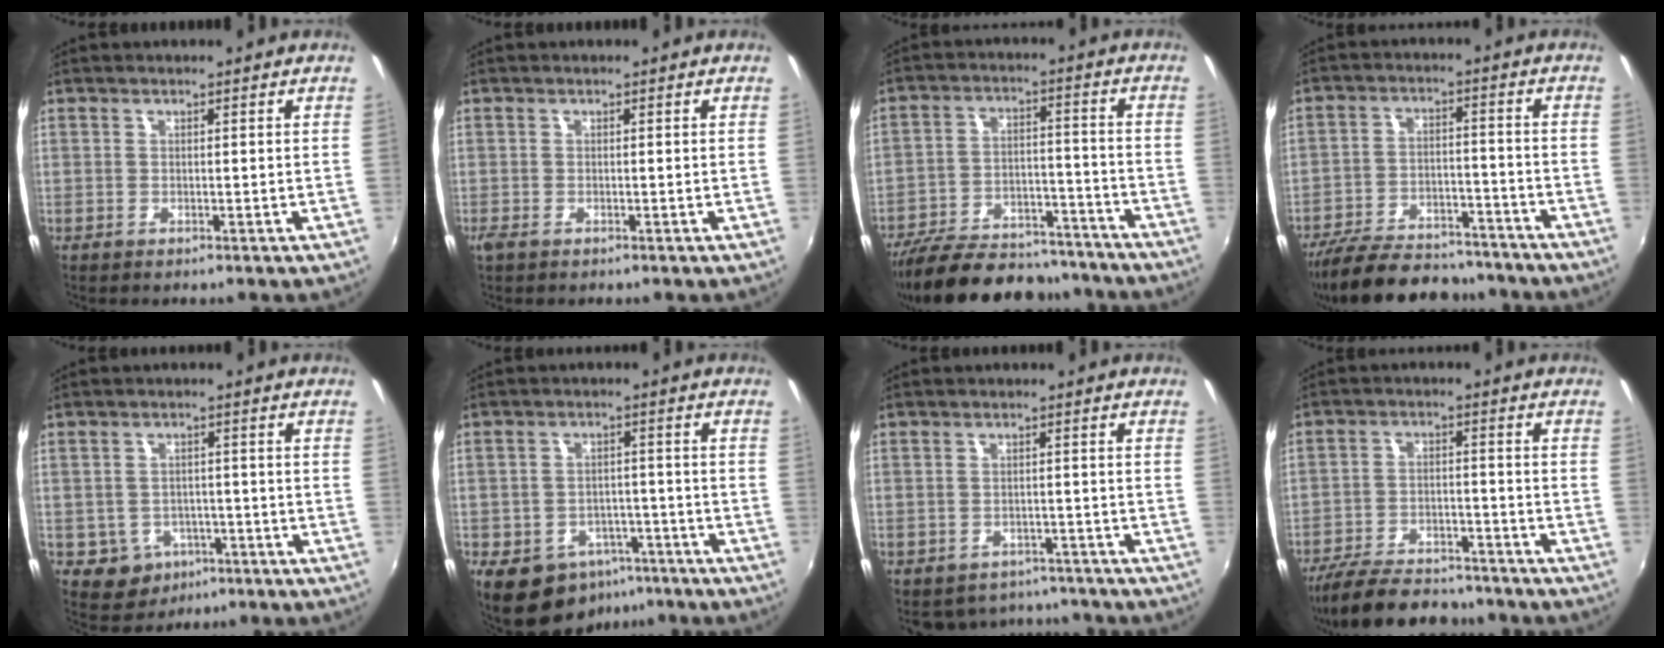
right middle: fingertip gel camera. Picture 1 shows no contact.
{"total": 1.1, "force": [-0.6, 0.3, 0.9], "torque": [-0.018, -0.004, -0.012]}
{"total": 24.2, "force": [-20.4, 8.3, 10.0], "torque": [-0.205, 0.001, -0.286]}
{"total": 20.1, "force": [-16.9, 6.8, 8.5], "torque": [-0.184, -0.006, -0.246]}
{"total": 6.5, "force": [-3.1, 5.4, 1.7], "torque": [-0.046, 0.007, -0.030]}
{"total": 11.3, "force": [-7.0, 7.6, 4.5], "torque": [-0.103, 0.010, -0.083]}
{"total": 8.2, "force": [-6.8, 4.1, 2.2], "torque": [-0.053, -0.003, -0.083]}
{"total": 16.8, "force": [-14.1, 5.7, 7.1], "torque": [-0.162, -0.010, -0.214]}